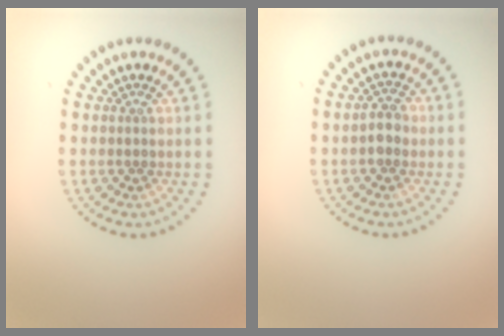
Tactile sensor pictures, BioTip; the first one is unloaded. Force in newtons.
{"total": 1.8, "press": 1.8, "slide": 0.3}